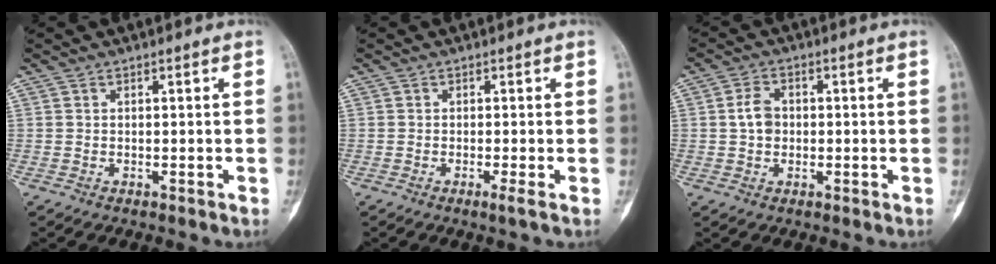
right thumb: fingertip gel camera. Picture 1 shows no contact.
{"total": 1.0, "force": [-0.4, -0.3, 0.9], "torque": [-0.023, -0.005, -0.009]}
{"total": 4.2, "force": [0.2, 3.2, 2.7], "torque": [-0.042, 0.008, -0.001]}